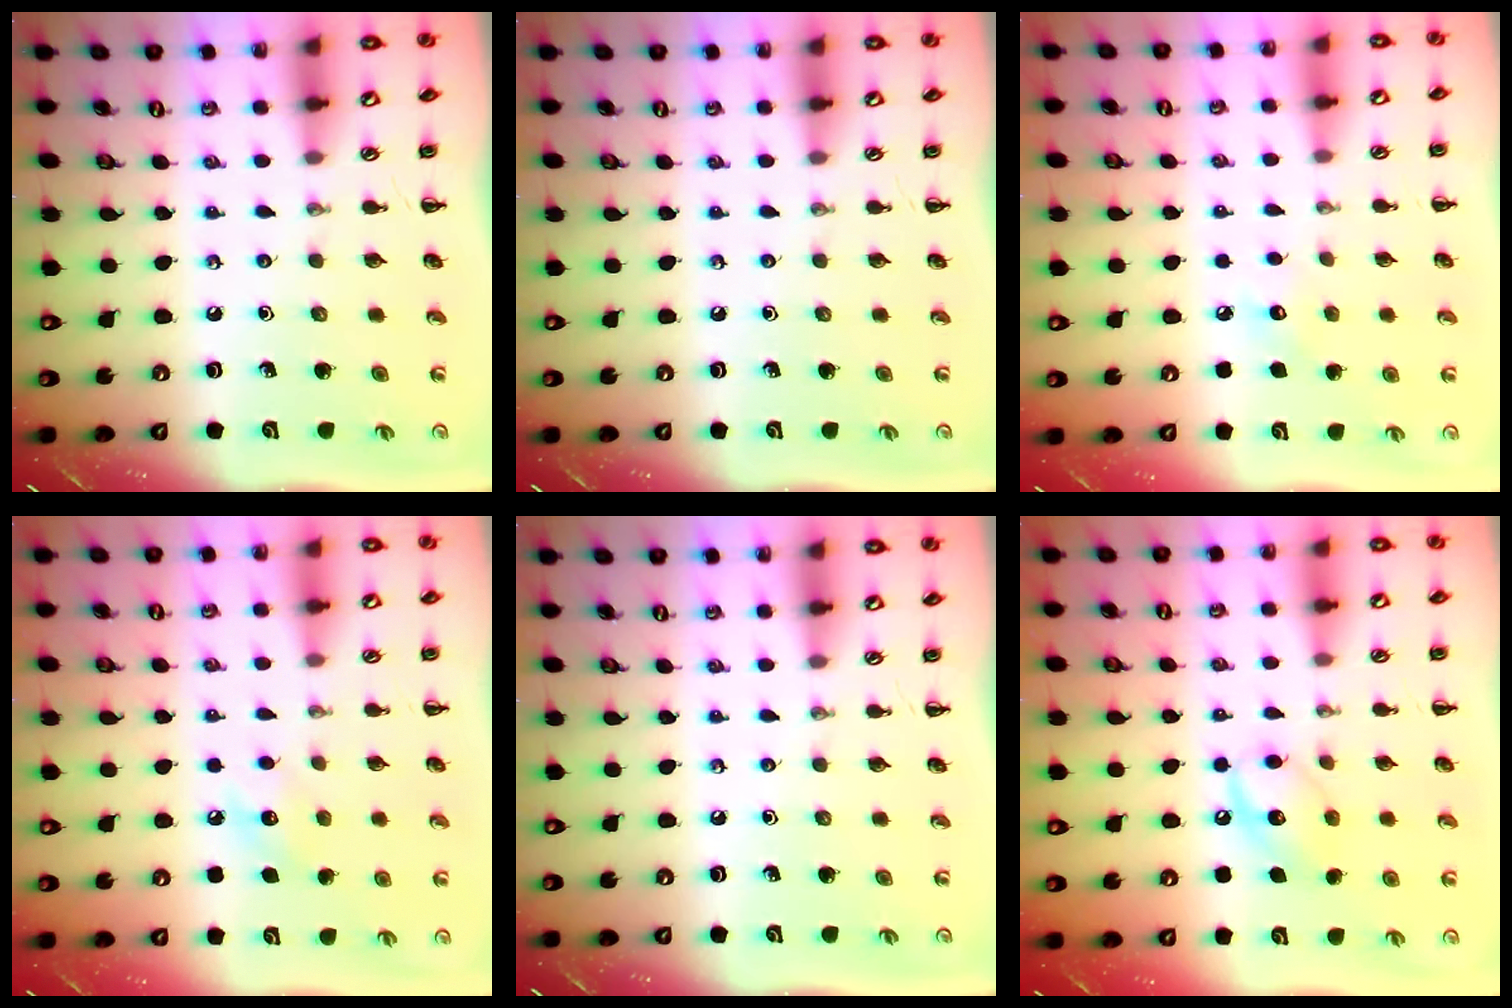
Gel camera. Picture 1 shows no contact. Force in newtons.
{"total": 0.0}
{"total": 6.2, "press": 6.0, "slide": 1.6}
{"total": 7.5, "press": 7.3, "slide": 1.8}
{"total": 0.0}
{"total": 10.6, "press": 10.6, "slide": 1.3}